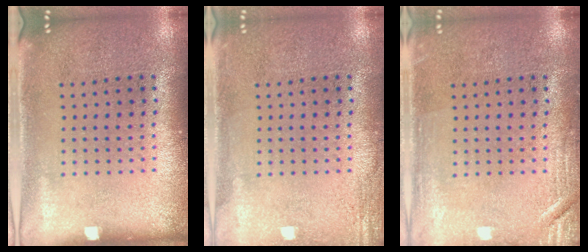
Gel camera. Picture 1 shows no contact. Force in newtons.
{"total": 1.8, "press": 1.8, "slide": 0.2}
{"total": 2.1, "press": 2.0, "slide": 0.4}